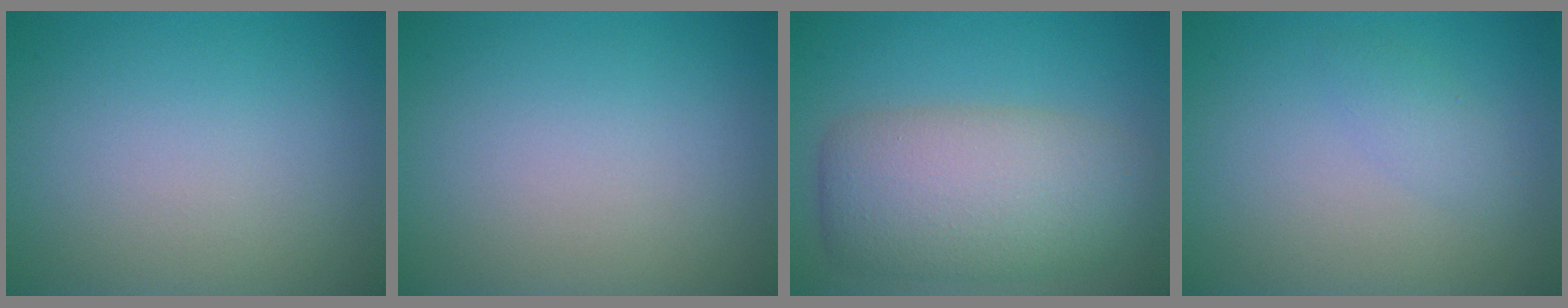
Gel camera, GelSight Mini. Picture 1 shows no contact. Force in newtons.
{"total": 0.0}
{"total": 8.0, "press": 8.0, "slide": 0.5}
{"total": 1.3, "press": 1.3, "slide": 0.0}